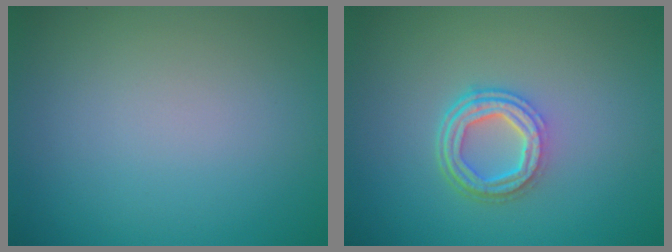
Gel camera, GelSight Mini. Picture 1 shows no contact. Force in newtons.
{"total": 4.1, "press": 3.0, "slide": 2.7}